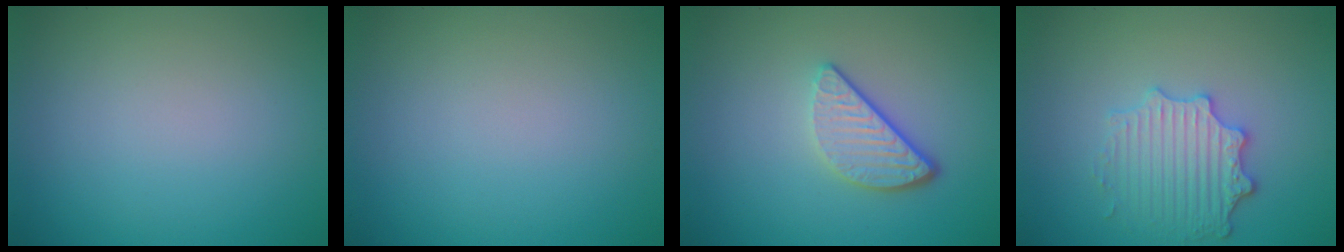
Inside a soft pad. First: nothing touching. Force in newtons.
{"total": 0.0}
{"total": 3.3, "press": 2.6, "slide": 2.0}
{"total": 3.6, "press": 3.3, "slide": 1.5}